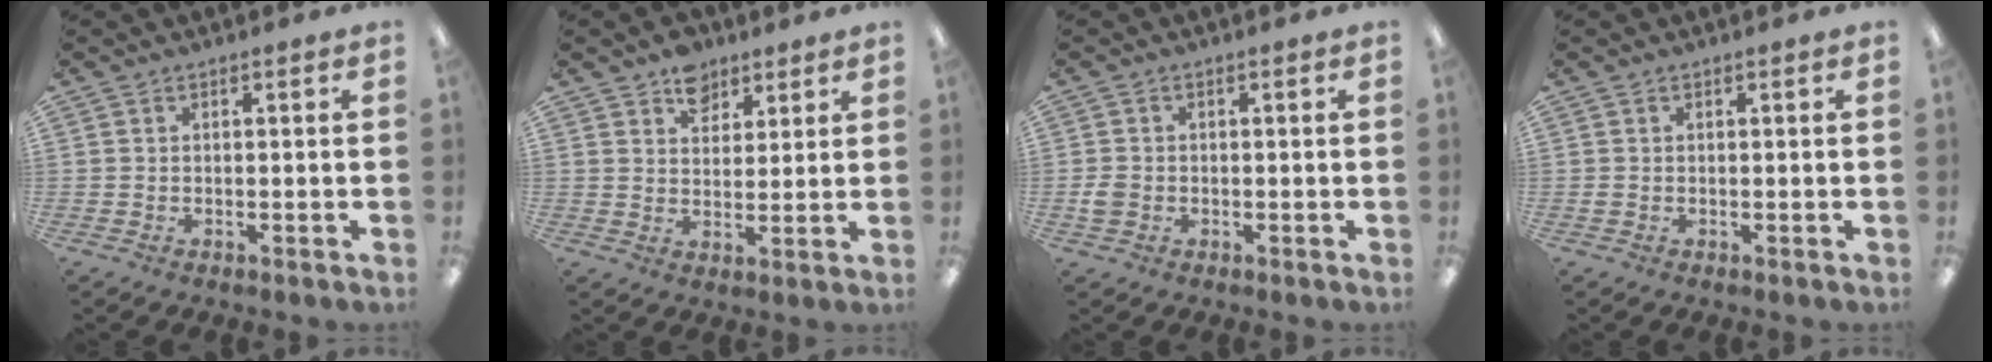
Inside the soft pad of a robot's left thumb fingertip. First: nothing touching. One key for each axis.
{"total": 7.2, "fx": 5.0, "fy": 4.8, "fz": 2.1, "tx": -0.022, "ty": -0.019, "tz": 0.088}
{"total": 3.0, "fx": -0.6, "fy": 2.4, "fz": 1.6, "tx": -0.017, "ty": 0.005, "tz": -0.013}
{"total": 0.9, "fx": 0.1, "fy": 0.8, "fz": 0.5, "tx": -0.010, "ty": 0.006, "tz": -0.001}